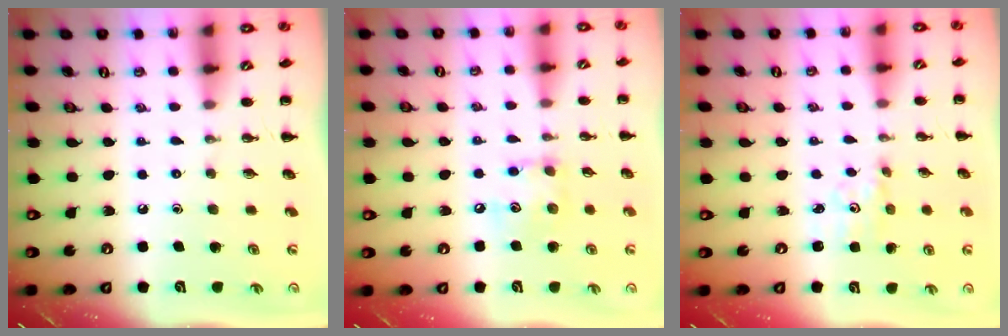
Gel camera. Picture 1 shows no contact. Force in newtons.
{"total": 7.7, "press": 7.7, "slide": 0.6}
{"total": 1.8, "press": 1.8, "slide": 0.5}